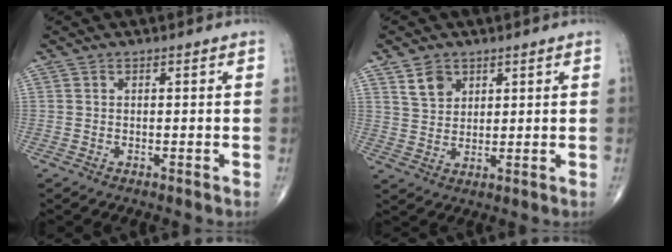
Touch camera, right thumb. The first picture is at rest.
{"total": 6.6, "force": [4.0, 4.6, 2.6], "torque": [-0.028, -0.023, 0.082]}